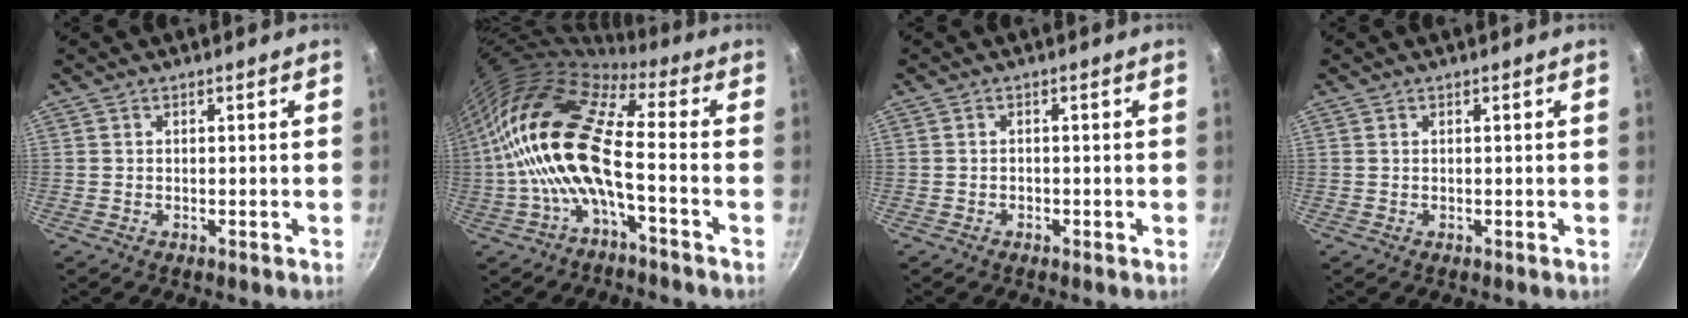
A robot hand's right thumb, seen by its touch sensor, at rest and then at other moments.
{"total": 18.6, "force": [-2.2, 7.3, 17.0], "torque": [-0.331, 0.028, -0.058]}
{"total": 0.6, "force": [-0.4, 0.4, 0.1], "torque": [-0.002, 0.003, -0.008]}
{"total": 0.0}